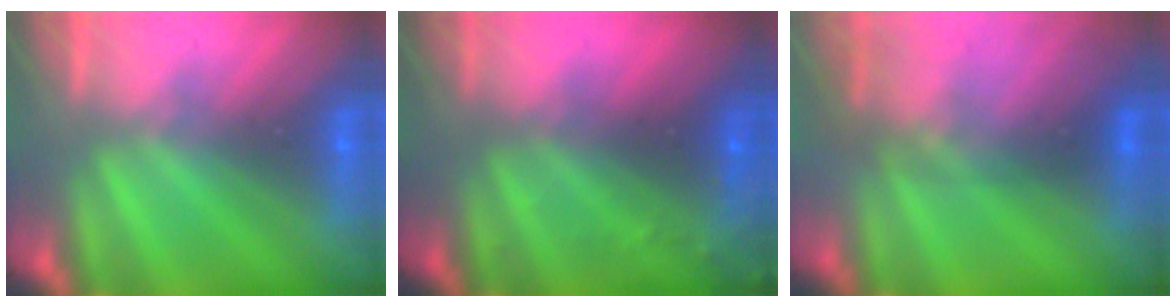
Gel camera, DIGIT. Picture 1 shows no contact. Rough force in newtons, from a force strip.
{"total": 8.7}
{"total": 2.8}